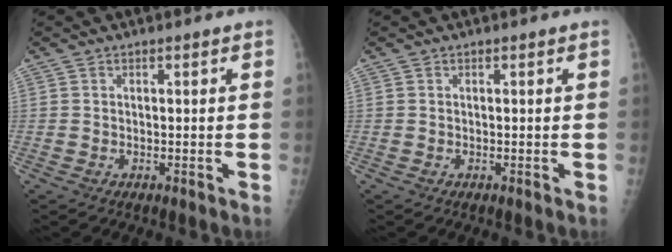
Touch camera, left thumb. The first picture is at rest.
{"total": 0.0}